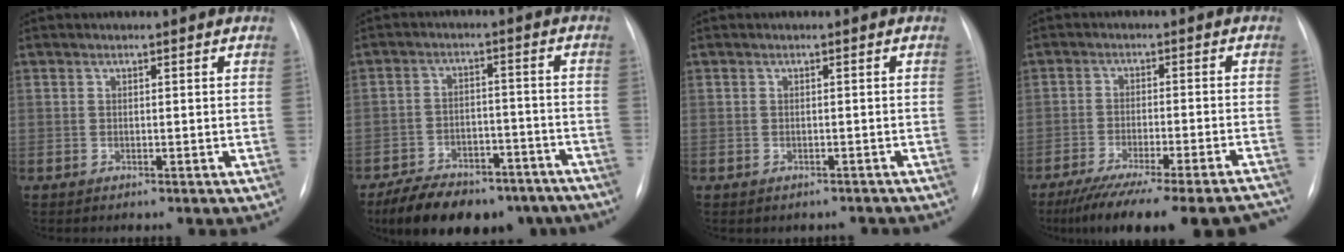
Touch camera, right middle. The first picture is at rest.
{"total": 17.6, "force": [-13.7, 7.8, 7.7], "torque": [-0.124, 0.011, -0.190]}
{"total": 2.4, "force": [-2.0, 1.2, 0.3], "torque": [-0.005, 0.008, -0.023]}
{"total": 21.7, "force": [-19.1, 1.9, 10.3], "torque": [-0.102, -0.026, -0.257]}